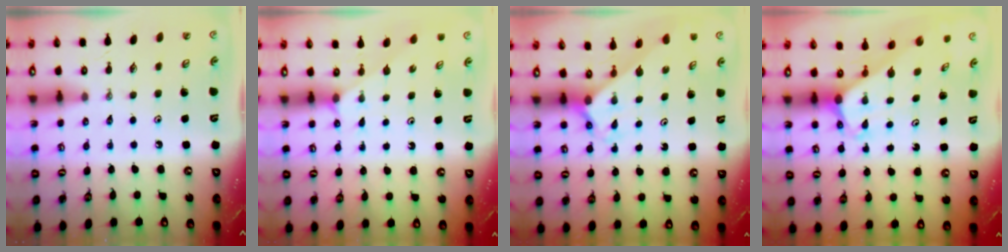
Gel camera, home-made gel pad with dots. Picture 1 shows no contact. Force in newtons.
{"total": 2.2, "press": 2.2, "slide": 0.4}
{"total": 1.9, "press": 1.9, "slide": 0.1}
{"total": 1.9, "press": 1.9, "slide": 0.1}